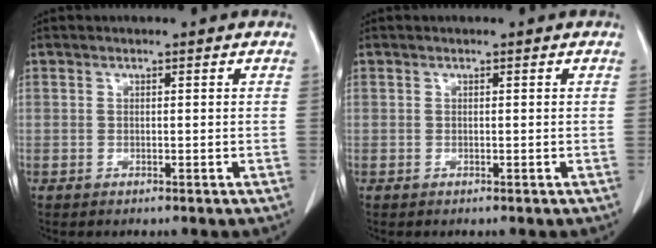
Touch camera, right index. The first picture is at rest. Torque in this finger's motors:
{"motor_torque": [0.00, 0.00, 0.00, 0.00]}